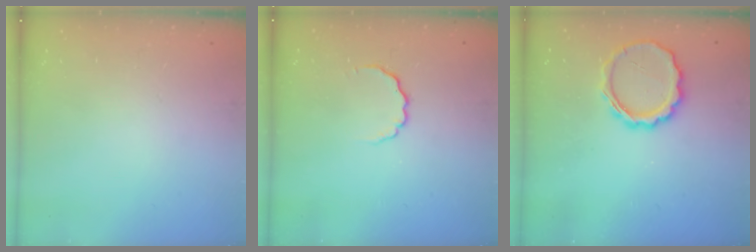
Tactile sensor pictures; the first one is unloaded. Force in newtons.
{"total": 3.0, "press": 2.9, "slide": 0.7}
{"total": 11.1, "press": 10.8, "slide": 2.4}